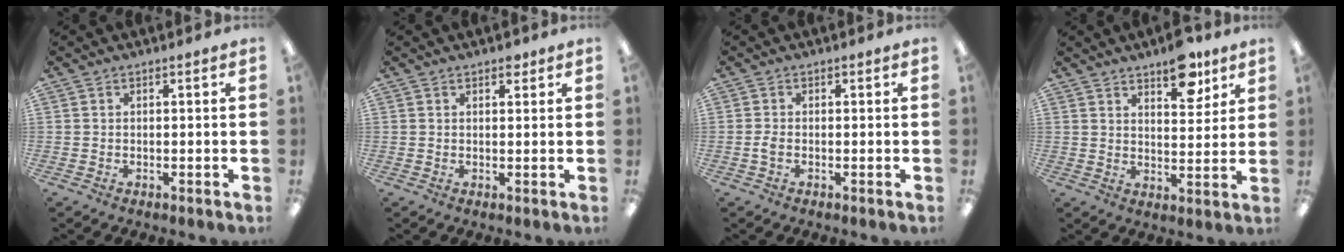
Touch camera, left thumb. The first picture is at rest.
{"total": 1.8, "force": [1.4, 0.9, 0.8], "torque": [0.000, -0.004, 0.021]}
{"total": 1.6, "force": [-0.4, 0.8, 1.3], "torque": [-0.024, 0.002, -0.008]}
{"total": 9.4, "force": [6.6, 4.1, 5.2], "torque": [-0.046, -0.041, 0.107]}